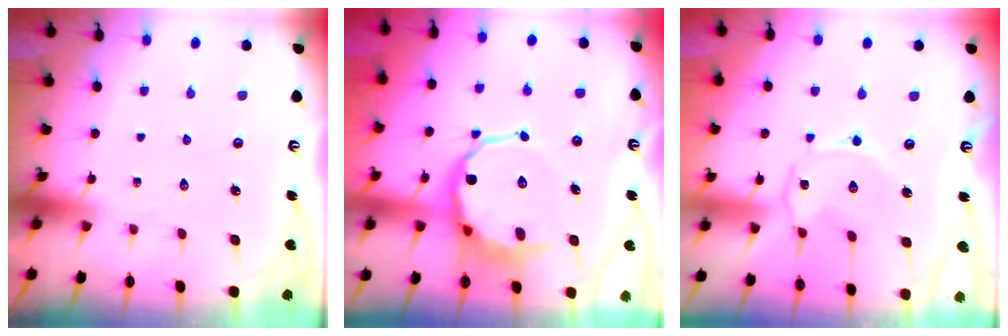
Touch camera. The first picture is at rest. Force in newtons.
{"total": 10.8, "press": 10.4, "slide": 2.8}
{"total": 2.2, "press": 2.1, "slide": 0.6}